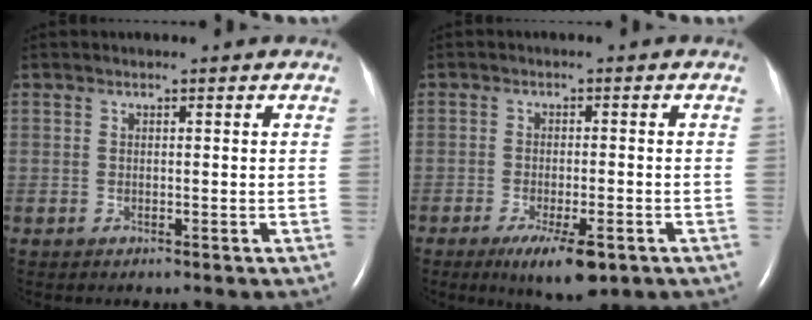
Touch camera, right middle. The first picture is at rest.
{"total": 7.1, "force": [-4.1, 1.5, 5.6], "torque": [-0.094, -0.015, -0.059]}